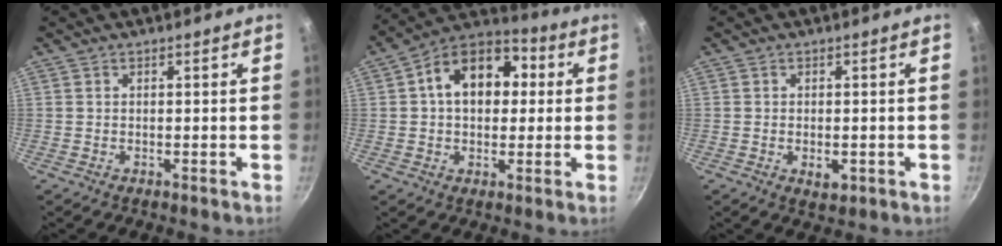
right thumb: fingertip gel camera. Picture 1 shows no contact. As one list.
[{"total": 15.1, "force": [2.5, 10.6, 10.4], "torque": [-0.120, 0.029, 0.019]}, {"total": 3.1, "force": [-0.8, 1.8, 2.4], "torque": [-0.033, -0.003, -0.009]}]